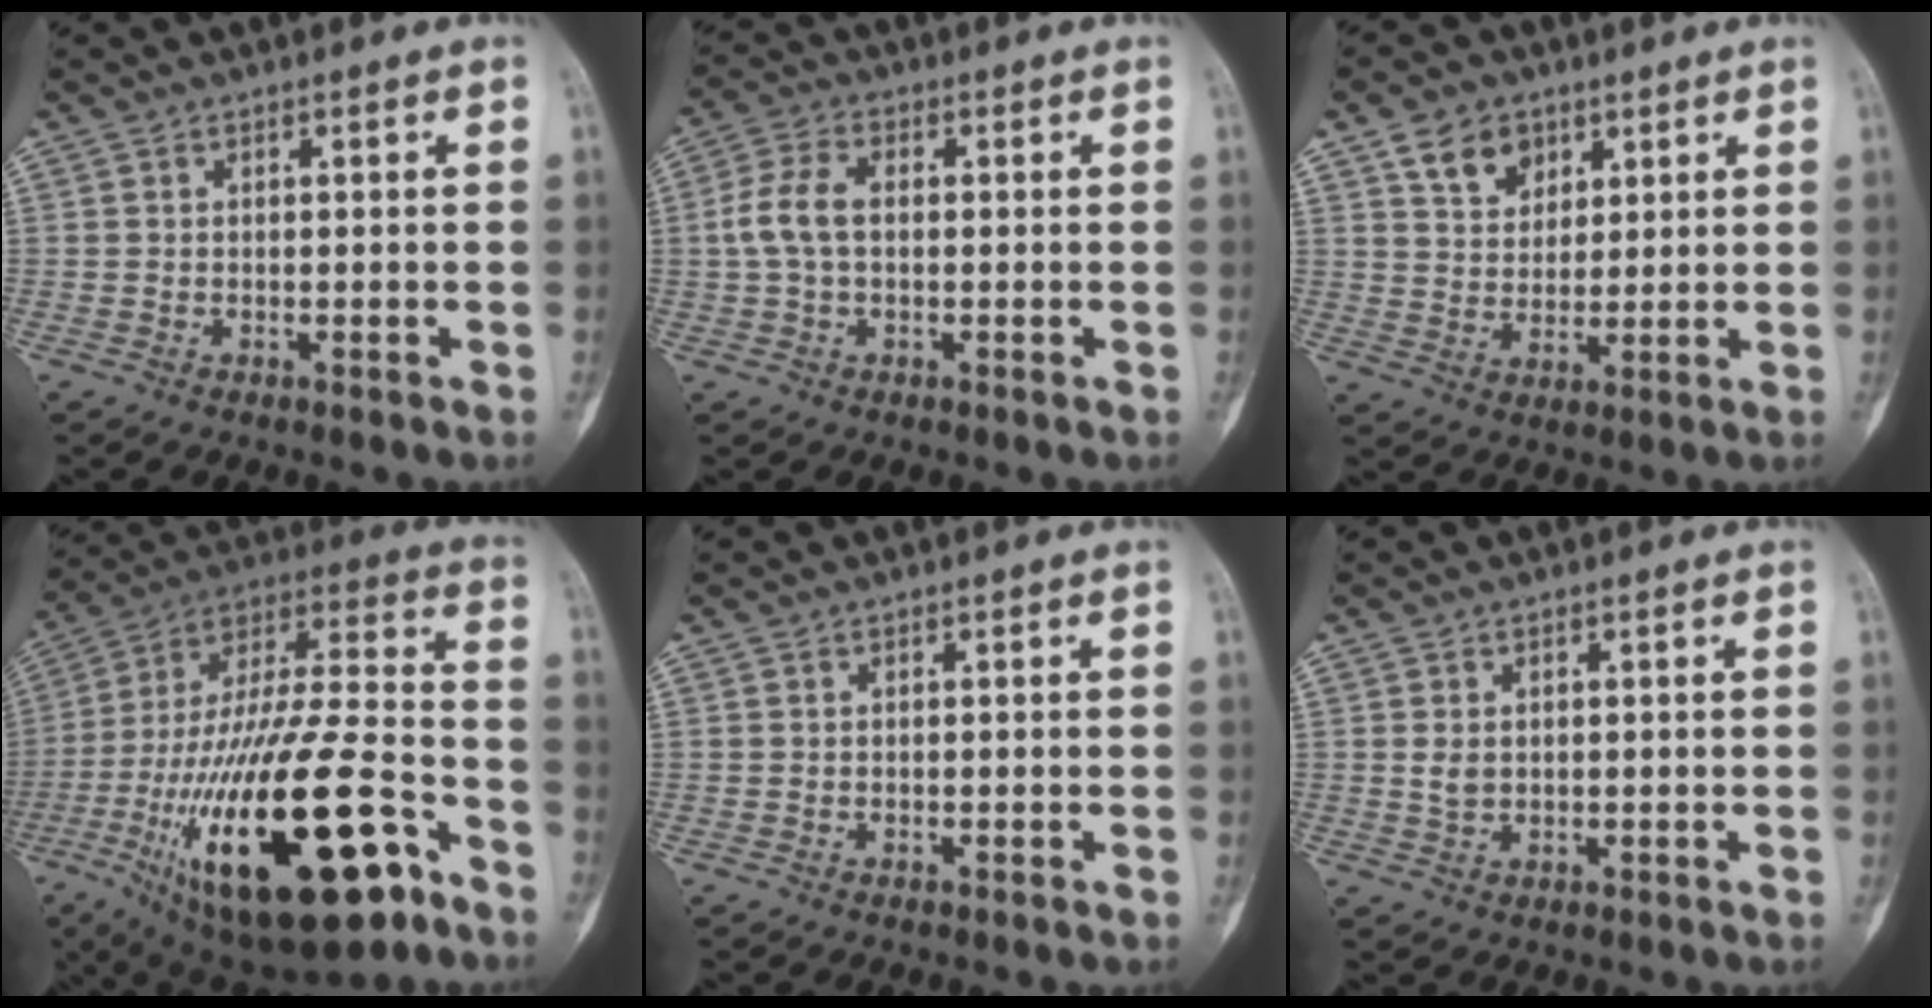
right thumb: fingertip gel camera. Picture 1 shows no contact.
{"total": 6.5, "force": [0.2, 4.0, 5.2], "torque": [-0.117, 0.019, -0.002]}
{"total": 7.5, "force": [4.1, 5.5, 3.1], "torque": [-0.029, -0.023, 0.076]}
{"total": 35.0, "force": [-14.3, 12.3, 29.5], "torque": [-0.555, 0.045, -0.225]}
{"total": 0.0}
{"total": 2.2, "force": [0.4, 1.6, 1.4], "torque": [-0.020, -0.004, 0.011]}